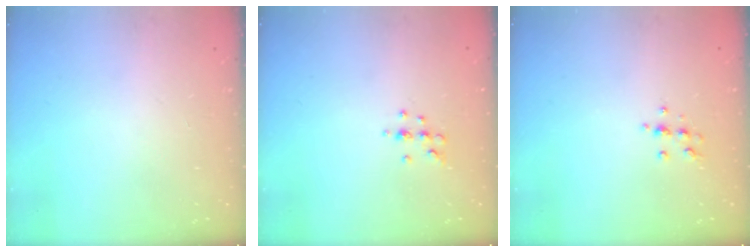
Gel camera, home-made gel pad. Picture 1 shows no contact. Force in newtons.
{"total": 4.8, "press": 4.4, "slide": 1.8}
{"total": 6.2, "press": 6.2, "slide": 0.9}